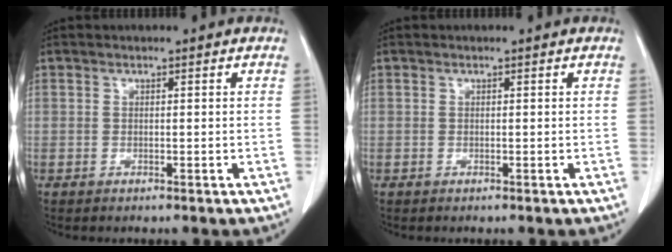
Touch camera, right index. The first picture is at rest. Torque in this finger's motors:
{"motor_torque": [-0.01, 0.01, 0.02, 0.00]}